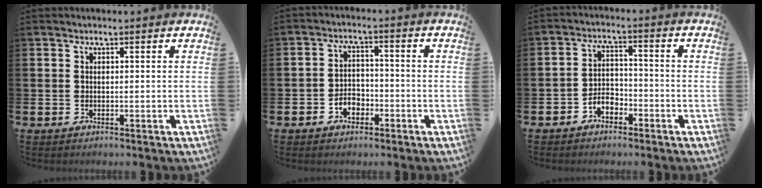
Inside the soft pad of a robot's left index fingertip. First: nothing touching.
{"total": 3.4, "force": [-1.9, 2.4, 1.5], "torque": [-0.030, 0.006, -0.041]}
{"total": 3.2, "force": [-2.4, 1.9, 1.0], "torque": [-0.030, 0.012, -0.050]}